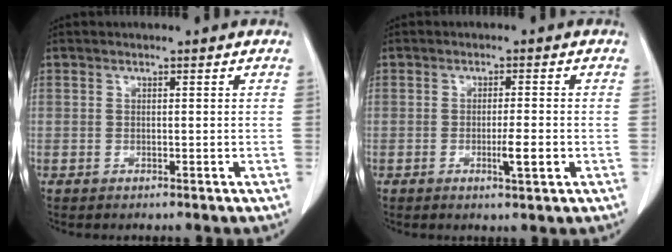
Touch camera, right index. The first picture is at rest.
{"total": 3.5, "force": [-1.0, 0.2, 3.3], "torque": [-0.053, -0.003, -0.013]}